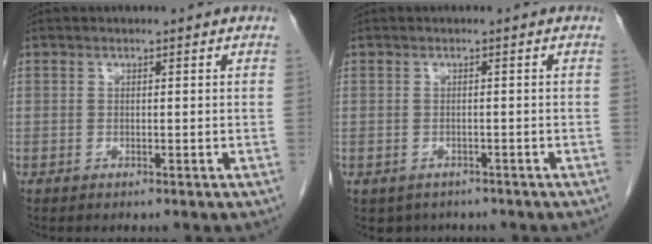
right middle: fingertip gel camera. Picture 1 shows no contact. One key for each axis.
{"total": 3.2, "fx": -2.4, "fy": 2.1, "fz": 0.4, "tx": -0.003, "ty": 0.005, "tz": -0.032}